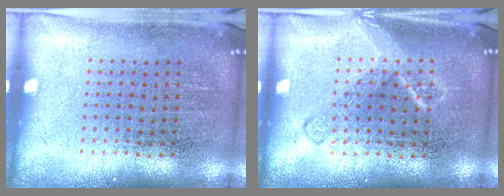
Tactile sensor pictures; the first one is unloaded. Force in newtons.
{"total": 2.3, "press": 2.3, "slide": 0.3}